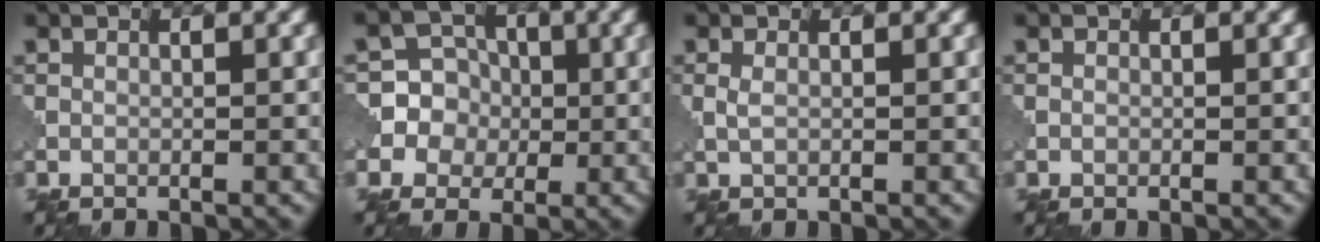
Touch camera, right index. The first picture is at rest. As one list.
[{"total": 8.5, "force": [-0.3, 8.2, 2.1], "torque": [-0.054, 0.027, -0.023]}, {"total": 1.0, "force": [0.2, 0.5, 0.8], "torque": [-0.021, 0.000, 0.005]}, {"total": 0.0}]